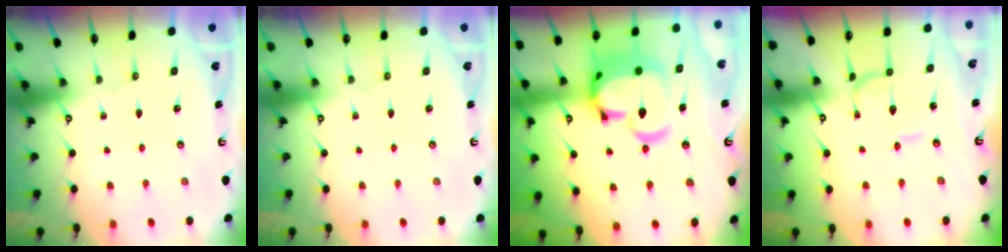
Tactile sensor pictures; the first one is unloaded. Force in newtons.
{"total": 0.0}
{"total": 14.8, "press": 14.7, "slide": 2.0}
{"total": 1.3, "press": 1.3, "slide": 0.1}